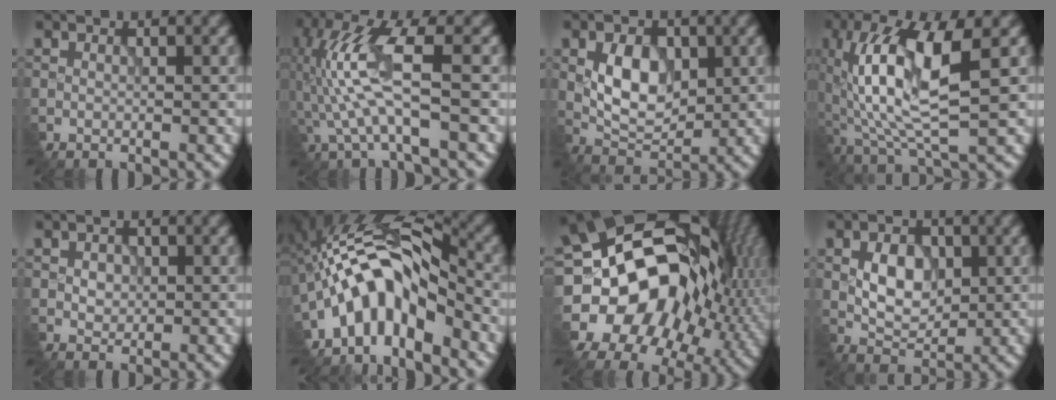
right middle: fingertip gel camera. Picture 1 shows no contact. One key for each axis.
{"total": 6.7, "fx": -1.4, "fy": 1.2, "fz": 6.4, "tx": -0.154, "ty": 0.018, "tz": -0.022}
{"total": 5.2, "fx": -0.1, "fy": 3.5, "fz": 3.9, "tx": -0.071, "ty": -0.003, "tz": 0.003}
{"total": 10.8, "fx": 0.4, "fy": 3.8, "fz": 10.1, "tx": -0.197, "ty": 0.004, "tz": 0.010}
{"total": 1.3, "fx": -0.3, "fy": 1.2, "fz": 0.5, "tx": -0.011, "ty": -0.002, "tz": 0.000}
{"total": 8.9, "fx": -4.1, "fy": 3.9, "fz": 6.9, "tx": -0.113, "ty": 0.029, "tz": -0.087}
{"total": 20.0, "fx": -0.9, "fy": 15.3, "fz": 12.8, "tx": -0.218, "ty": -0.007, "tz": -0.003}
{"total": 4.1, "fx": -0.4, "fy": 2.9, "fz": 2.9, "tx": -0.051, "ty": -0.002, "tz": -0.004}